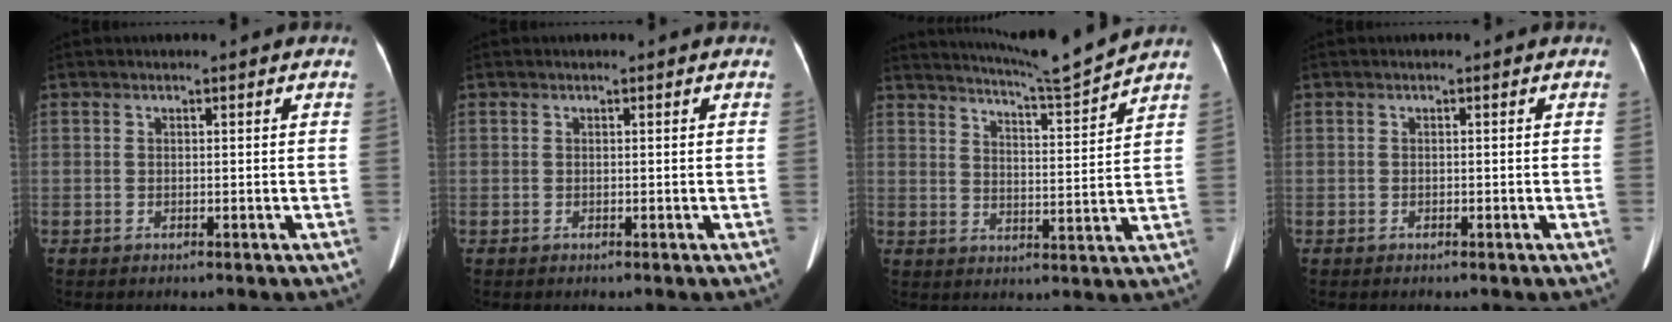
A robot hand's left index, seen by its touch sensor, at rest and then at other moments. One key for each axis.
{"total": 0.0}
{"total": 9.9, "fx": 9.4, "fy": -2.5, "fz": 2.2, "tx": -0.048, "ty": -0.034, "tz": 0.148}
{"total": 0.0}